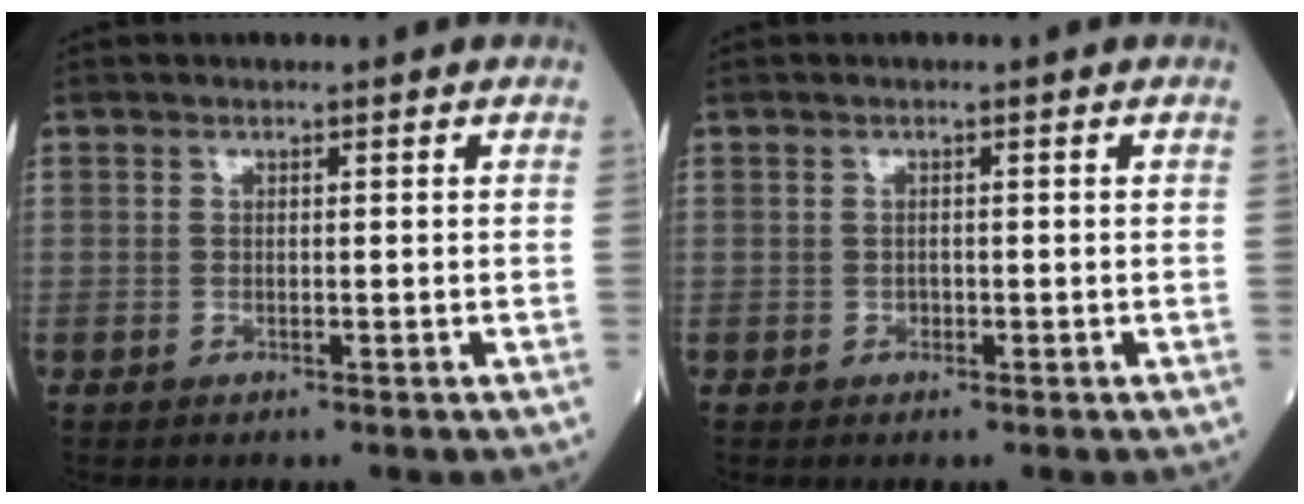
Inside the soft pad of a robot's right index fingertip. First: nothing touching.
{"total": 0.6, "force": [-0.2, 0.5, 0.3], "torque": [-0.002, 0.003, -0.004]}